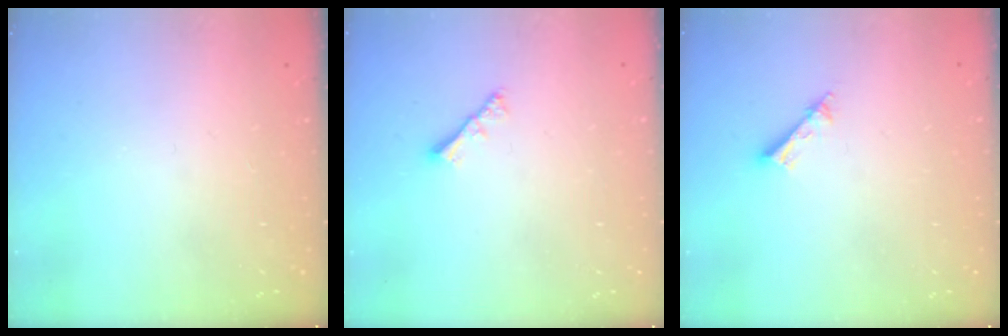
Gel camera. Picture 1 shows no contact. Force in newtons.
{"total": 2.6, "press": 2.5, "slide": 0.5}
{"total": 3.4, "press": 3.4, "slide": 0.1}